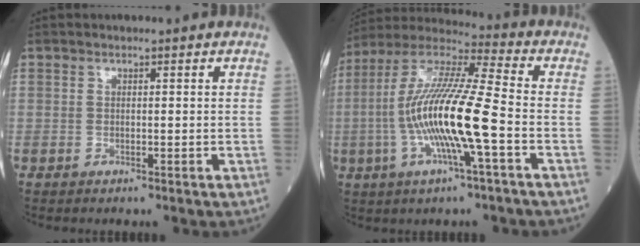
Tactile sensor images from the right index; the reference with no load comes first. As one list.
[{"total": 16.3, "force": [-3.3, 0.8, 15.9], "torque": [-0.316, 0.000, -0.070]}]